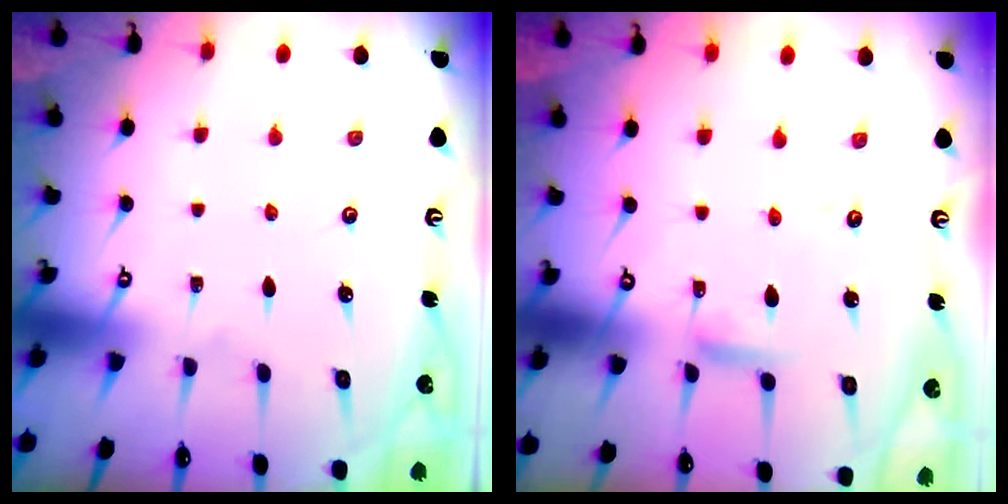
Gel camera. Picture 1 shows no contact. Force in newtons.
{"total": 3.8, "press": 3.8, "slide": 0.1}